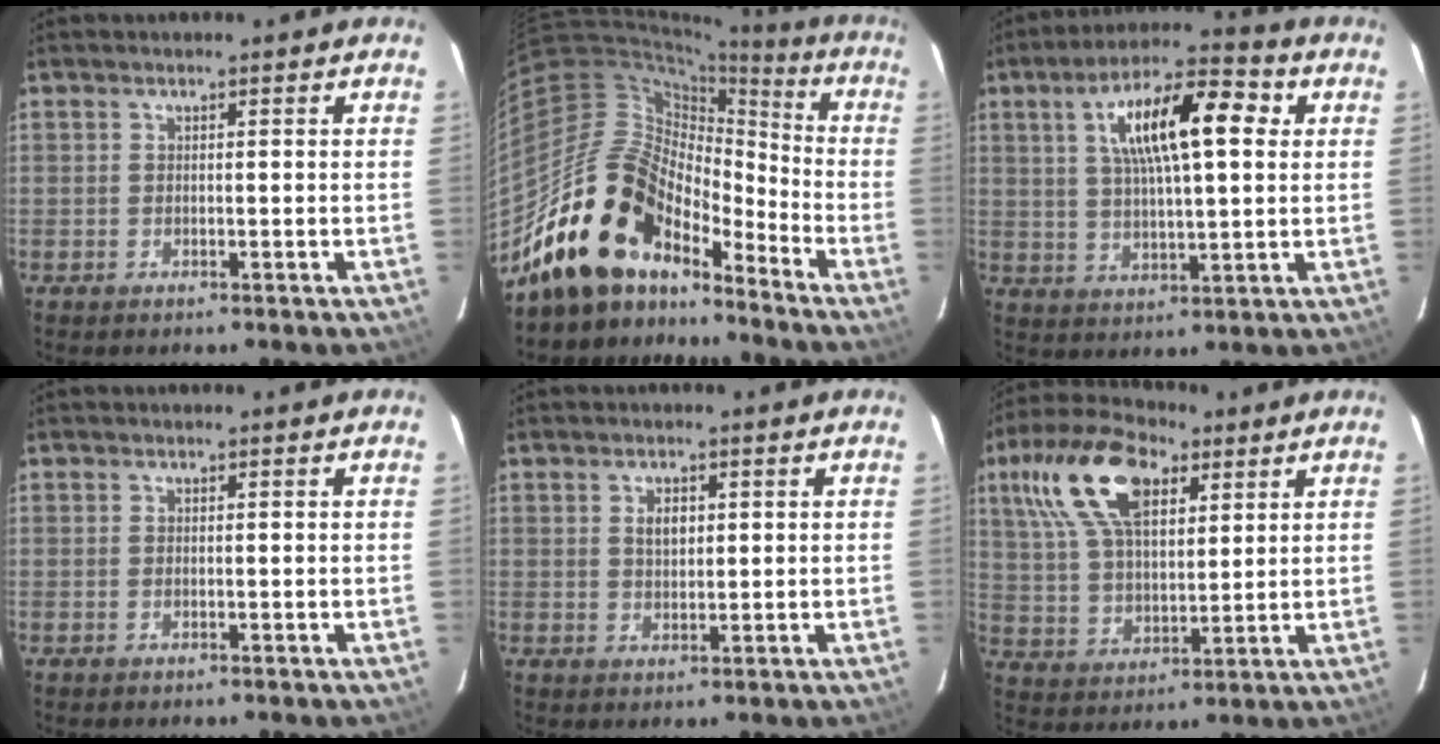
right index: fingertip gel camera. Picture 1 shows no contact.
{"total": 18.6, "force": [-14.5, 8.6, 7.7], "torque": [-0.147, 0.020, -0.260]}
{"total": 15.3, "force": [4.6, 4.9, 13.7], "torque": [-0.241, 0.029, 0.075]}
{"total": 0.0}
{"total": 2.9, "force": [0.8, 1.8, 2.2], "torque": [-0.036, 0.005, 0.014]}
{"total": 17.0, "force": [8.1, 8.5, 12.4], "torque": [-0.249, 0.037, 0.150]}